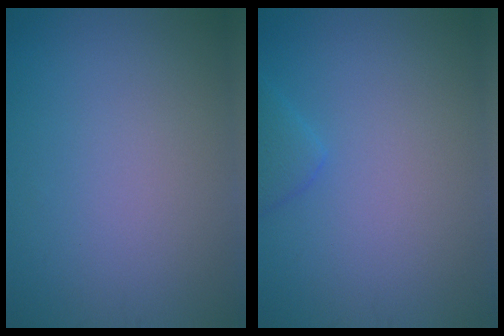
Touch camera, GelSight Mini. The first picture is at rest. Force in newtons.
{"total": 1.7, "press": 1.7, "slide": 0.1}